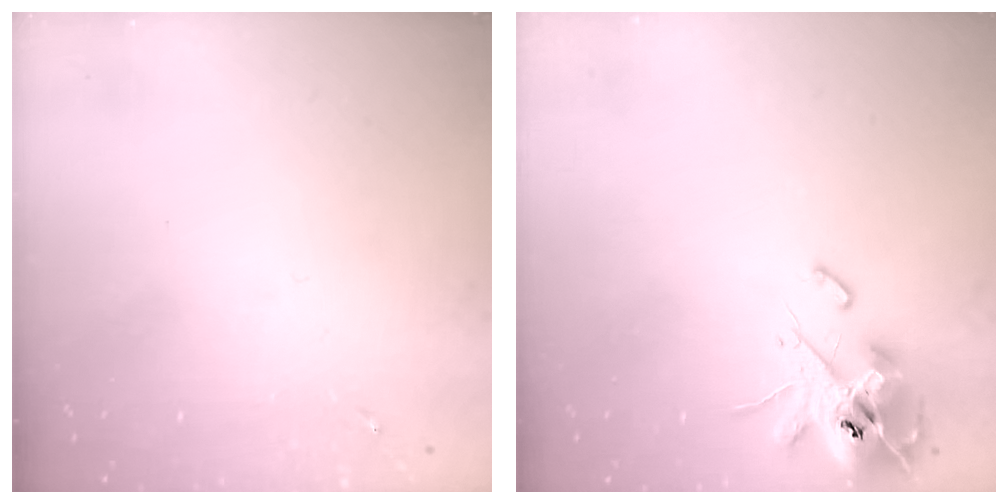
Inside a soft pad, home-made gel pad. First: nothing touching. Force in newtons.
{"total": 13.9, "press": 13.7, "slide": 2.3}